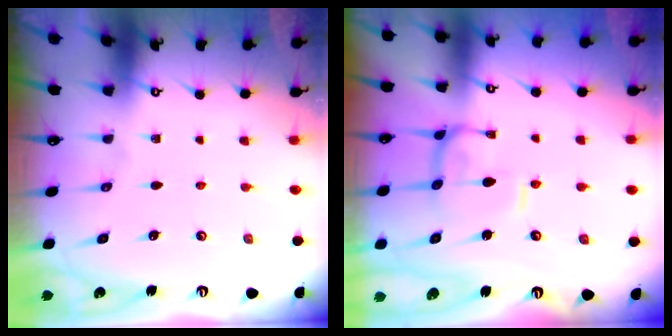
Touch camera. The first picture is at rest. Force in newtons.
{"total": 2.6, "press": 2.5, "slide": 0.6}